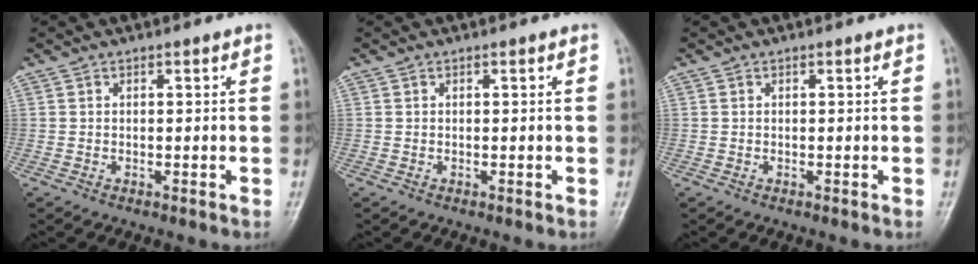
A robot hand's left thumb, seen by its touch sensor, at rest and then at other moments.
{"total": 0.0}
{"total": 0.0}